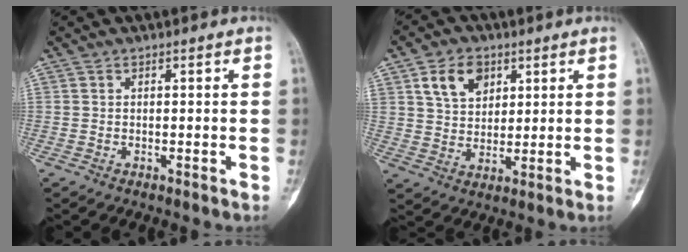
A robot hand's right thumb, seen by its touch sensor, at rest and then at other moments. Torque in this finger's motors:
{"motor_torque": [-0.44, 1.44, 0.82, 0.70, 0.07]}